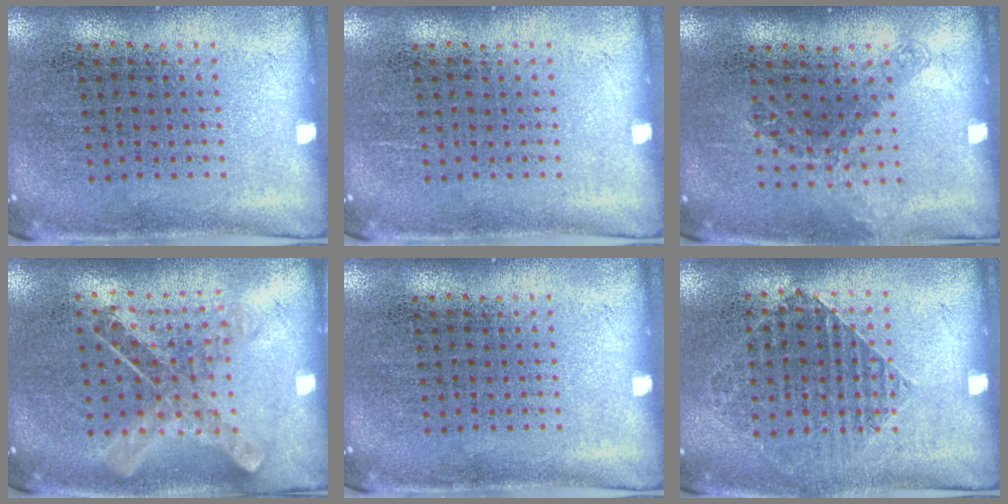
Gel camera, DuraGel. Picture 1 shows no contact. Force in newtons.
{"total": 0.0}
{"total": 1.2, "press": 0.9, "slide": 0.8}
{"total": 0.9, "press": 0.9, "slide": 0.2}
{"total": 0.0}
{"total": 1.0, "press": 1.0, "slide": 0.2}